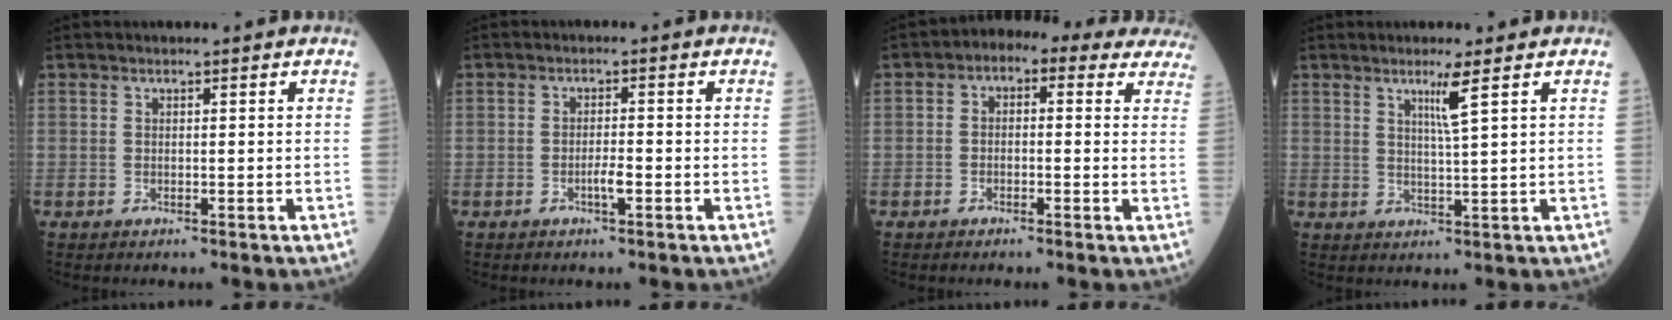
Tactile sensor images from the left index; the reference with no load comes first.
{"total": 2.0, "force": [-1.1, 0.1, 1.6], "torque": [-0.029, -0.003, -0.021]}
{"total": 10.3, "force": [7.1, 5.3, 5.1], "torque": [-0.047, 0.040, 0.060]}
{"total": 3.3, "force": [1.6, -1.0, 2.7], "torque": [-0.049, -0.010, 0.033]}